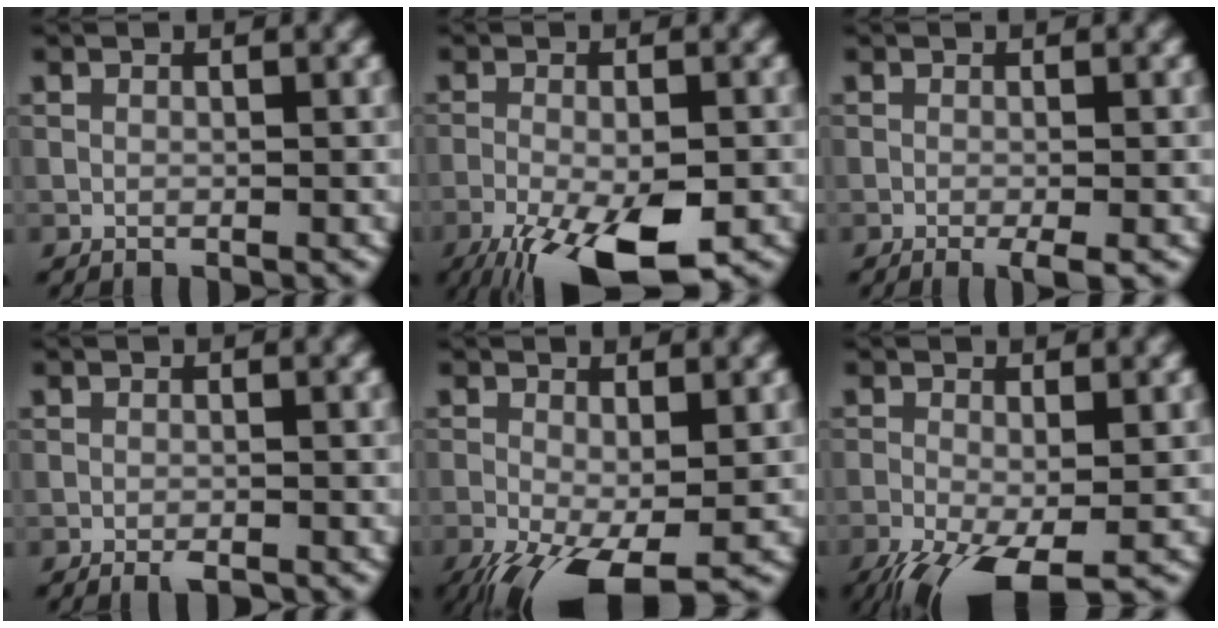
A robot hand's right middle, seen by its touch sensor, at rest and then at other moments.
{"total": 10.6, "force": [-5.8, 3.2, 8.3], "torque": [-0.155, -0.026, -0.097]}
{"total": 1.8, "force": [-0.7, 0.2, 1.6], "torque": [-0.025, -0.007, -0.014]}
{"total": 1.4, "force": [-1.1, 0.3, 0.9], "torque": [-0.013, -0.003, -0.017]}
{"total": 8.6, "force": [-4.1, 3.2, 6.9], "torque": [-0.141, -0.030, -0.064]}
{"total": 8.1, "force": [-4.4, 2.7, 6.3], "torque": [-0.129, -0.029, -0.077]}